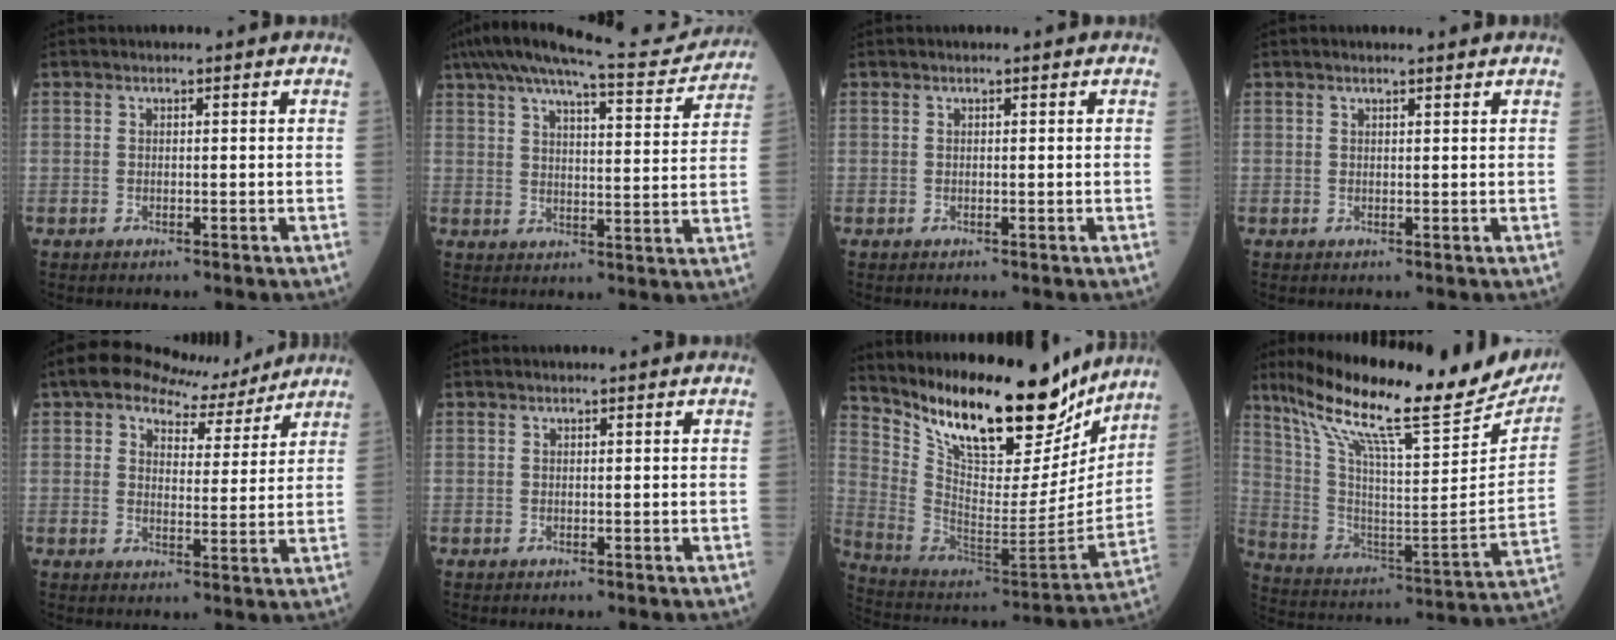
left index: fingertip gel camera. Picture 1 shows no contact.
{"total": 16.0, "force": [14.6, 1.9, 6.2], "torque": [-0.101, 0.003, 0.197]}
{"total": 0.0}
{"total": 1.6, "force": [1.4, 0.0, 0.8], "torque": [-0.012, 0.007, 0.020]}
{"total": 8.7, "force": [7.3, 3.5, 3.1], "torque": [-0.049, 0.015, 0.101]}
{"total": 0.0}
{"total": 23.3, "force": [18.5, 6.6, 12.4], "torque": [-0.219, -0.033, 0.301]}
{"total": 27.8, "force": [23.0, 4.2, 15.1], "torque": [-0.263, -0.046, 0.338]}